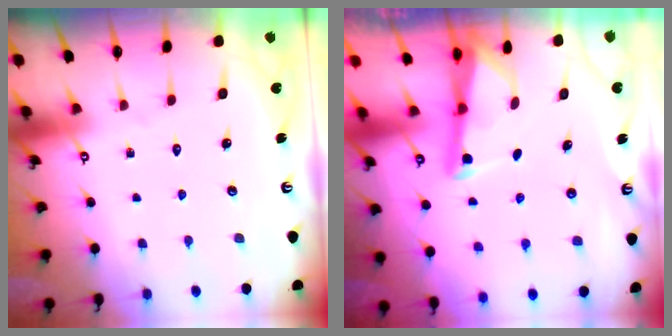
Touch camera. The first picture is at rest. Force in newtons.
{"total": 2.9, "press": 2.9, "slide": 0.2}